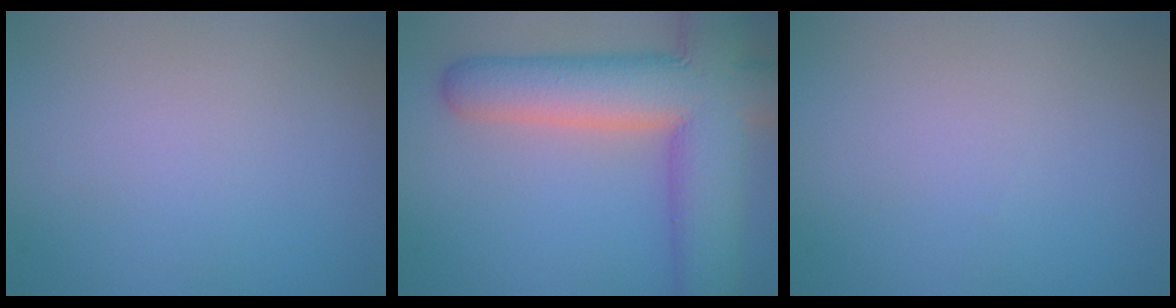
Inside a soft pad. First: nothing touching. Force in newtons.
{"total": 12.2, "press": 12.1, "slide": 0.9}
{"total": 0.0}